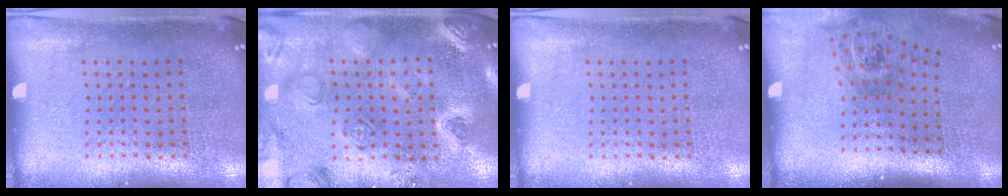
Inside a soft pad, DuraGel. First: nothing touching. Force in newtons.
{"total": 2.2, "press": 2.2, "slide": 0.4}
{"total": 0.0}
{"total": 2.0, "press": 1.4, "slide": 1.5}